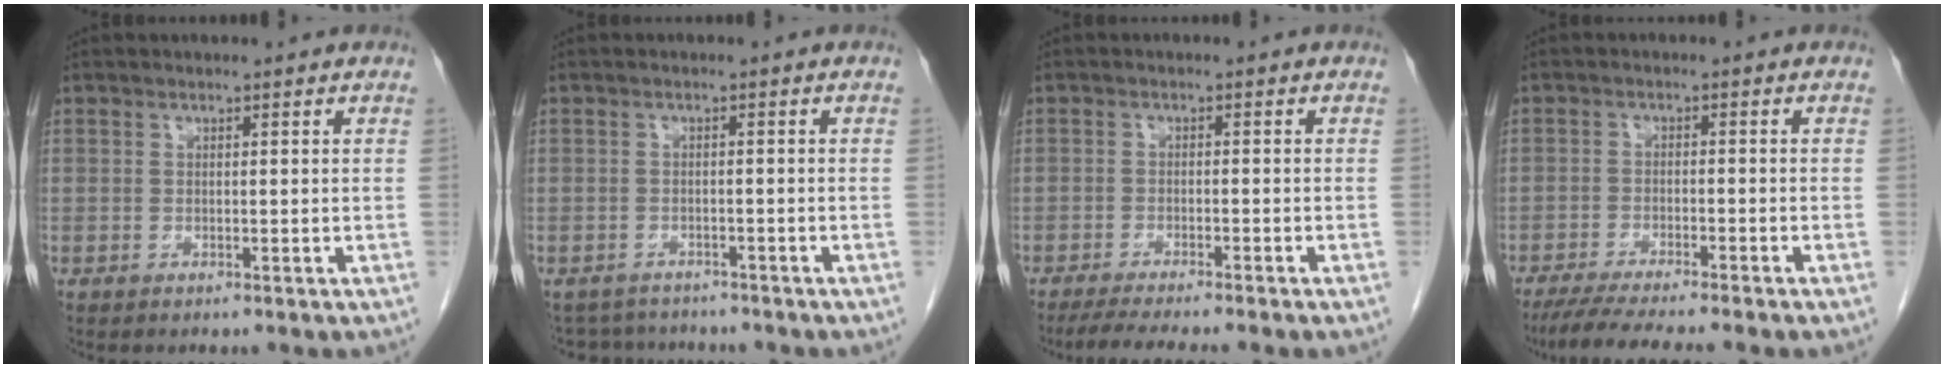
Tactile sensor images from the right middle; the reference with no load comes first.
{"total": 5.8, "force": [-5.5, 1.7, 0.5], "torque": [-0.004, 0.006, -0.077]}
{"total": 7.0, "force": [-5.8, -0.2, 3.8], "torque": [-0.050, -0.014, -0.090]}
{"total": 8.9, "force": [-7.5, -0.5, 4.7], "torque": [-0.061, -0.023, -0.119]}